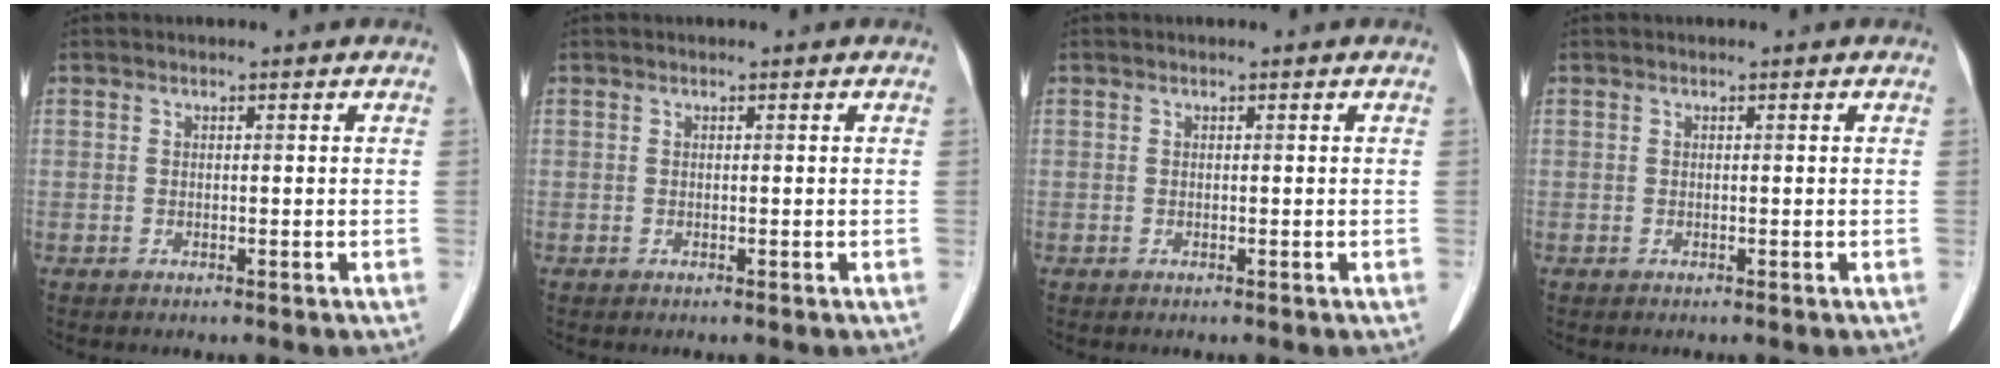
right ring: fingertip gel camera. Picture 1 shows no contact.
{"total": 0.0}
{"total": 0.0}
{"total": 0.0}